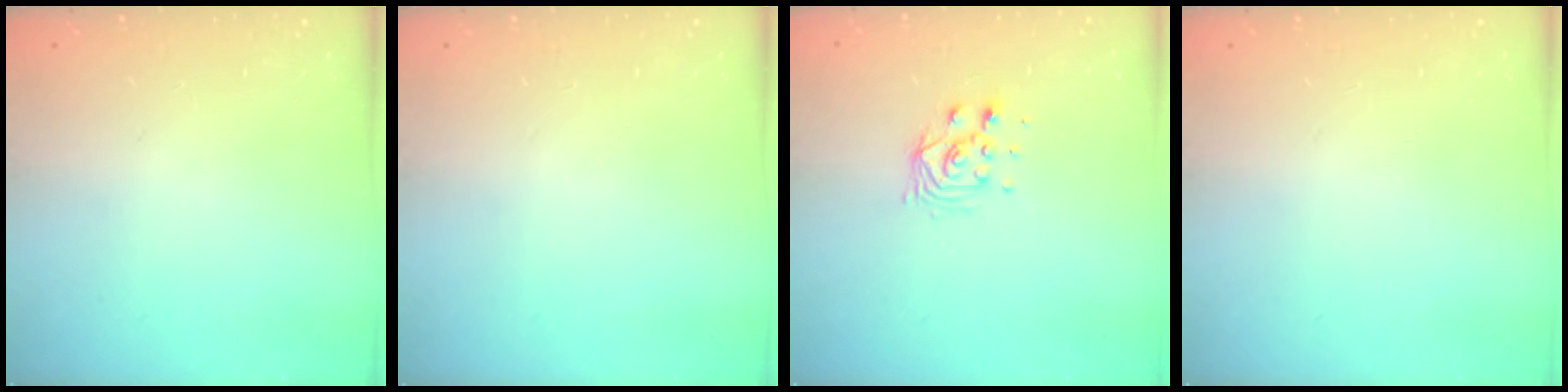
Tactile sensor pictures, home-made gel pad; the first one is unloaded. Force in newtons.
{"total": 0.0}
{"total": 7.0, "press": 7.0, "slide": 0.4}
{"total": 0.0}